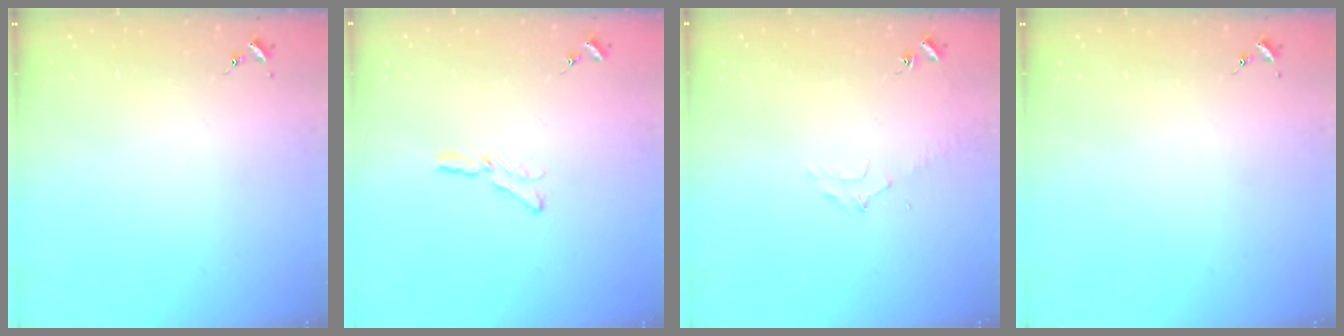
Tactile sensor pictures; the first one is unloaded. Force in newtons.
{"total": 5.6, "press": 5.6, "slide": 0.5}
{"total": 6.6, "press": 6.6, "slide": 0.8}
{"total": 0.0}